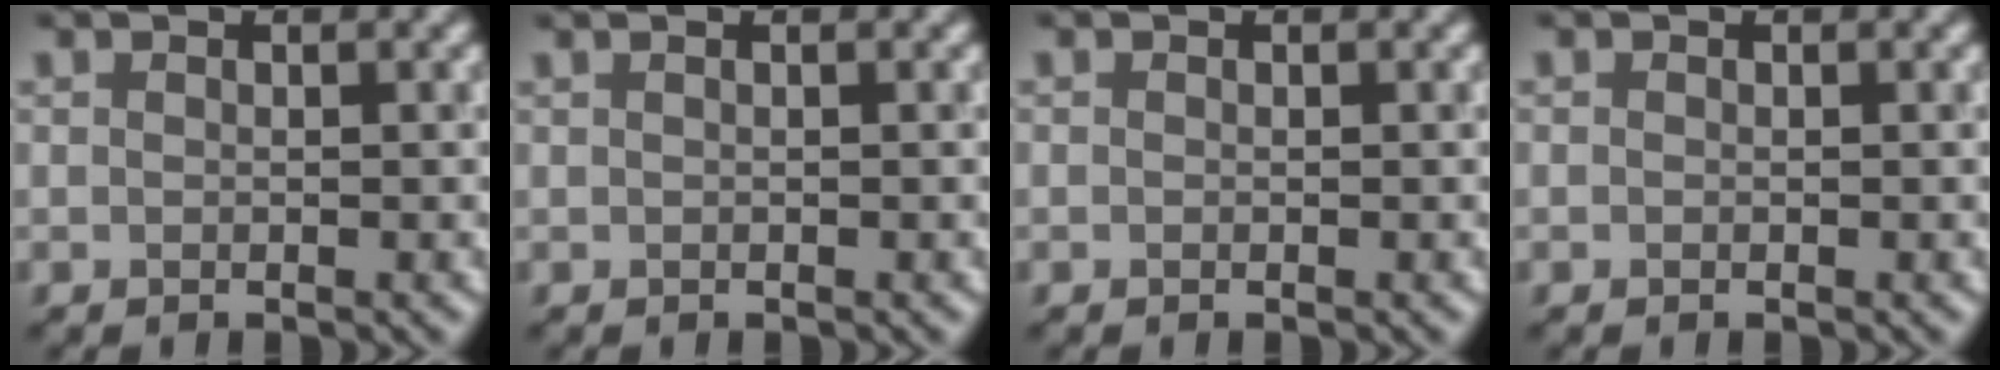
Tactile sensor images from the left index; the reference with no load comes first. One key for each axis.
{"total": 1.0, "fx": 0.4, "fy": 0.6, "fz": 0.7, "tx": 0.006, "ty": 0.001, "tz": -0.010}
{"total": 0.0}
{"total": 0.0}